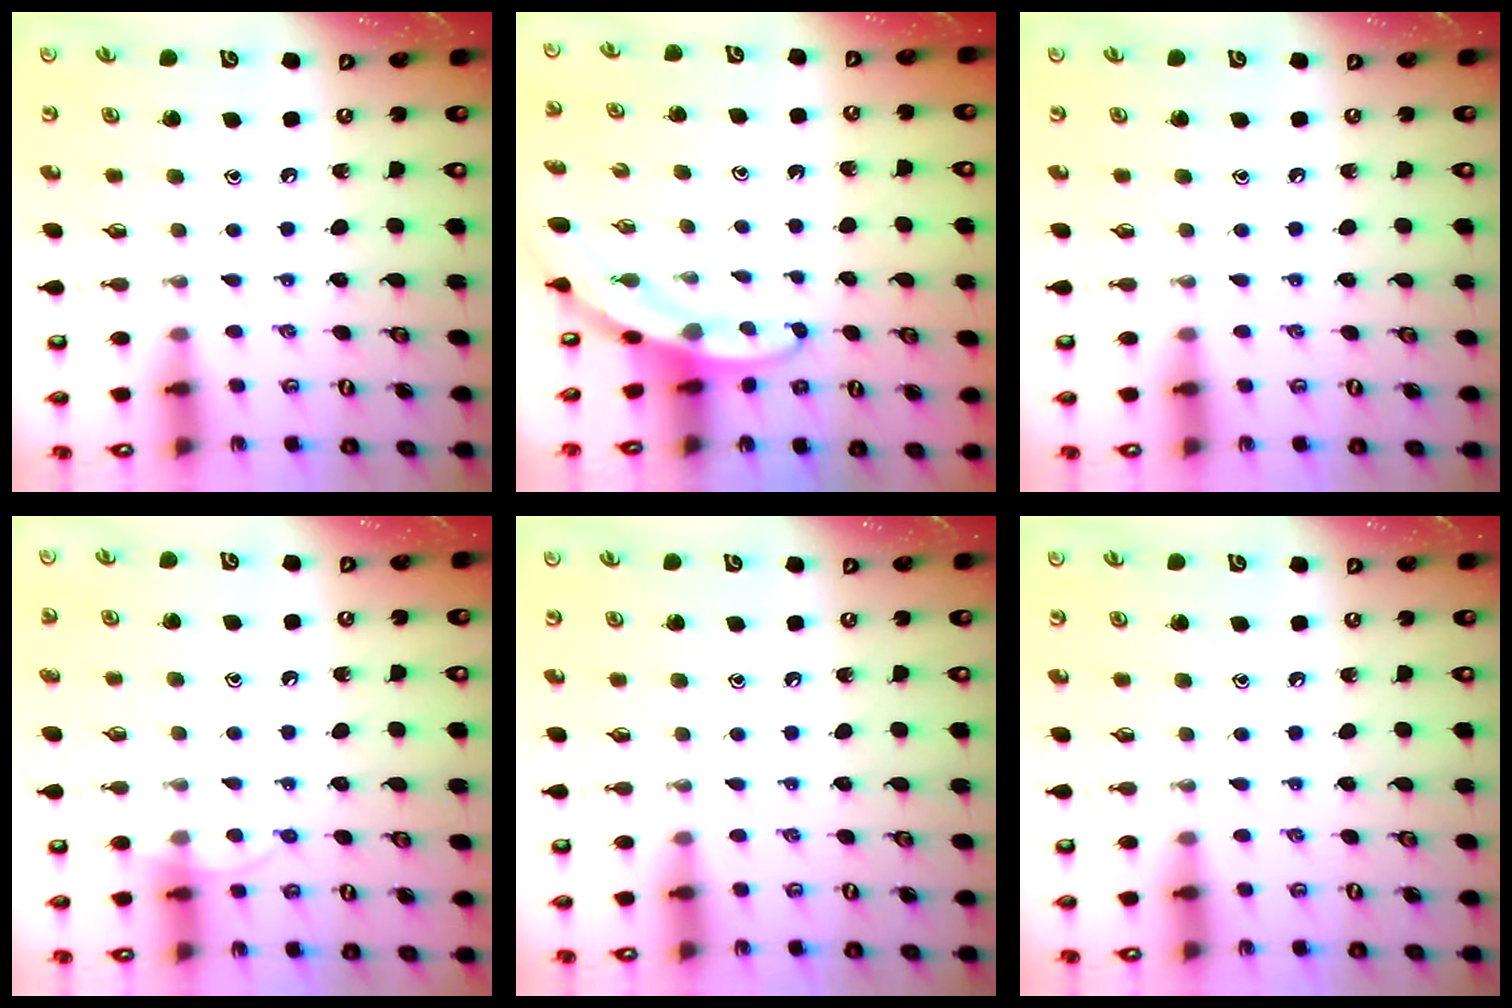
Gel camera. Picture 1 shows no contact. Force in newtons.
{"total": 3.1, "press": 3.1, "slide": 0.1}
{"total": 0.0}
{"total": 4.9, "press": 4.9, "slide": 0.4}
{"total": 0.0}
{"total": 0.0}